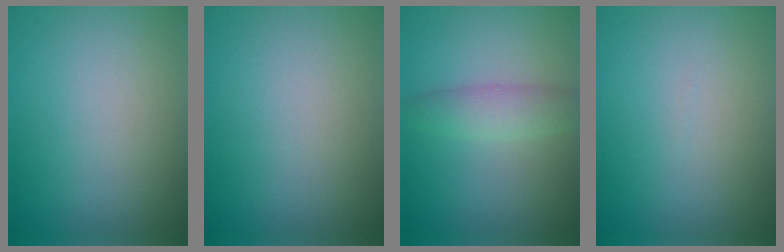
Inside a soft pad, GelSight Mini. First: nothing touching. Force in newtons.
{"total": 0.0}
{"total": 2.7, "press": 2.7, "slide": 0.1}
{"total": 0.0}